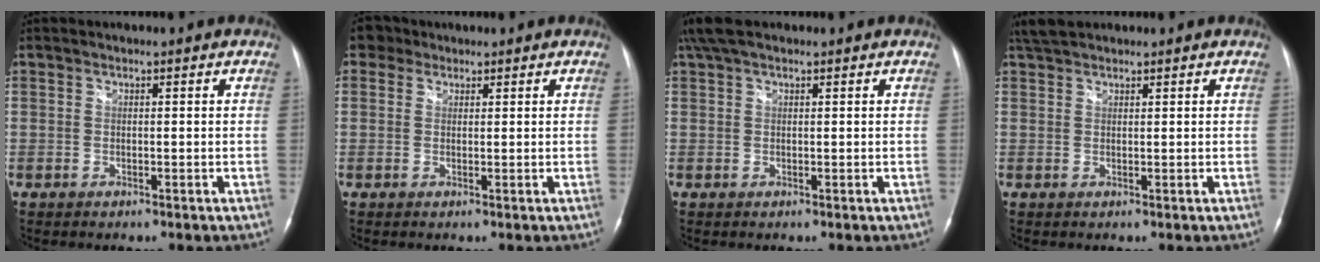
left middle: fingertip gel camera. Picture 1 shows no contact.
{"total": 2.5, "force": [1.4, 2.0, 0.3], "torque": [-0.003, 0.013, 0.020]}
{"total": 4.8, "force": [3.6, 1.5, 2.8], "torque": [-0.061, 0.037, 0.068]}
{"total": 3.5, "force": [3.1, 1.1, 1.2], "torque": [-0.028, 0.021, 0.058]}